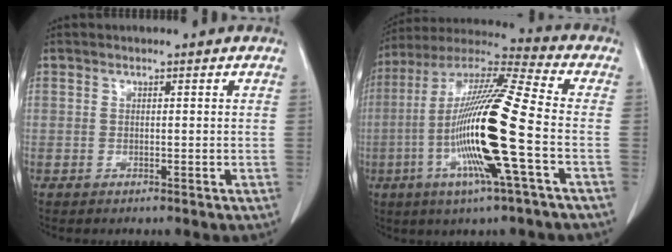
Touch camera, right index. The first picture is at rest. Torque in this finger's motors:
{"motor_torque": [2.14, 0.00, 1.05, 0.21]}